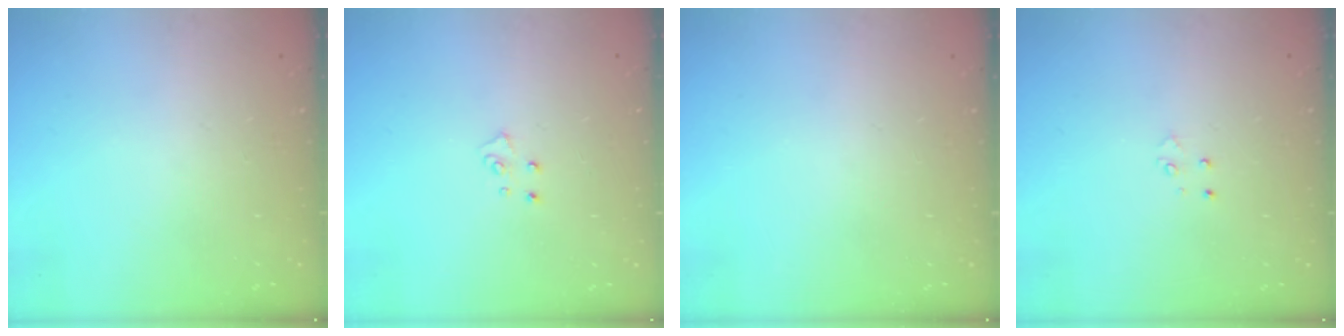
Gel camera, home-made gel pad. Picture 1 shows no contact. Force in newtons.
{"total": 5.1, "press": 5.1, "slide": 0.4}
{"total": 0.0}
{"total": 3.3, "press": 3.2, "slide": 0.4}